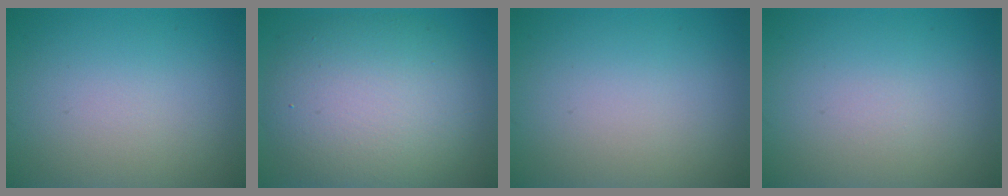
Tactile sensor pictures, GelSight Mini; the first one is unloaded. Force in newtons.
{"total": 9.2, "press": 9.2, "slide": 0.3}
{"total": 0.0}
{"total": 0.0}